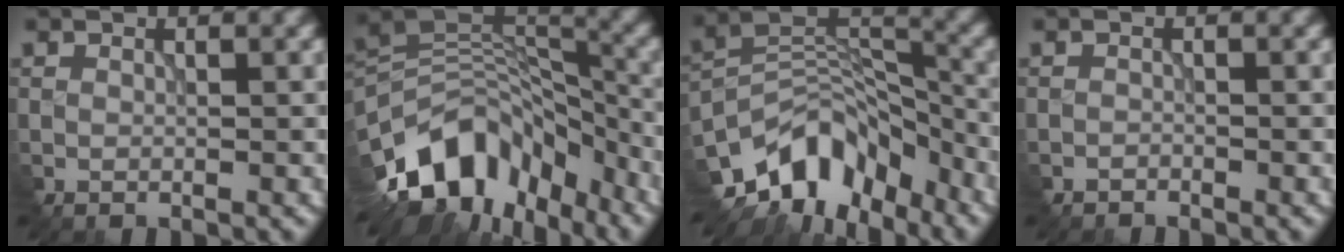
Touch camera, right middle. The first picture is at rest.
{"total": 12.4, "force": [-7.5, 6.9, 7.0], "torque": [-0.118, 0.016, -0.138]}
{"total": 9.9, "force": [-7.2, 5.2, 4.5], "torque": [-0.062, 0.011, -0.144]}
{"total": 0.8, "force": [-0.7, 0.1, -0.3], "torque": [0.004, 0.002, -0.013]}